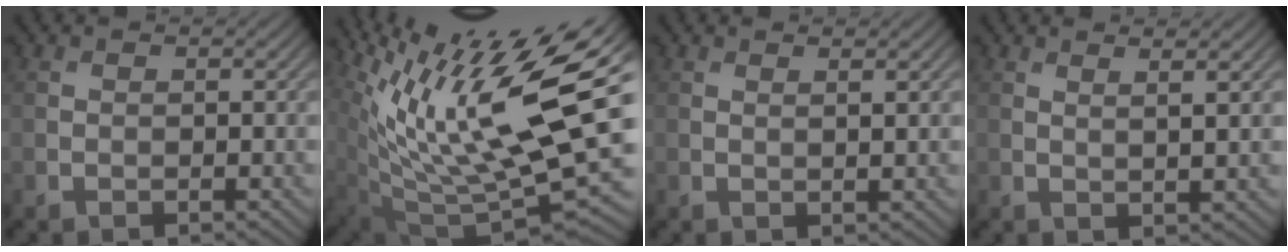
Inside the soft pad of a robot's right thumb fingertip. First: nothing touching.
{"total": 16.4, "force": [7.0, 5.2, 13.9], "torque": [-0.273, 0.010, 0.128]}
{"total": 2.1, "force": [0.9, 0.5, 1.8], "torque": [-0.025, 0.004, 0.016]}
{"total": 3.3, "force": [1.5, 0.4, 2.8], "torque": [-0.047, 0.005, 0.030]}